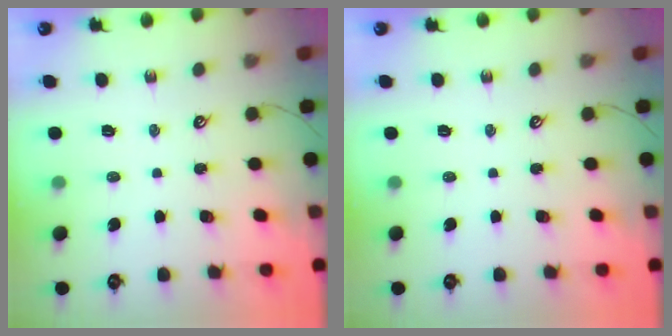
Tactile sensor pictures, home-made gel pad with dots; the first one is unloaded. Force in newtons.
{"total": 0.0}